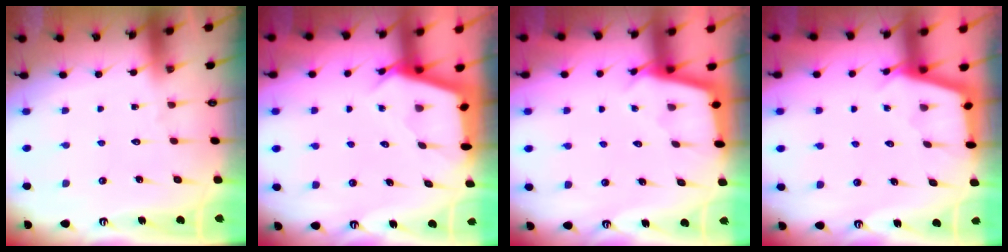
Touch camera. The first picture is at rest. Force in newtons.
{"total": 2.9, "press": 2.9, "slide": 0.3}
{"total": 2.8, "press": 2.8, "slide": 0.3}
{"total": 2.9, "press": 2.9, "slide": 0.3}